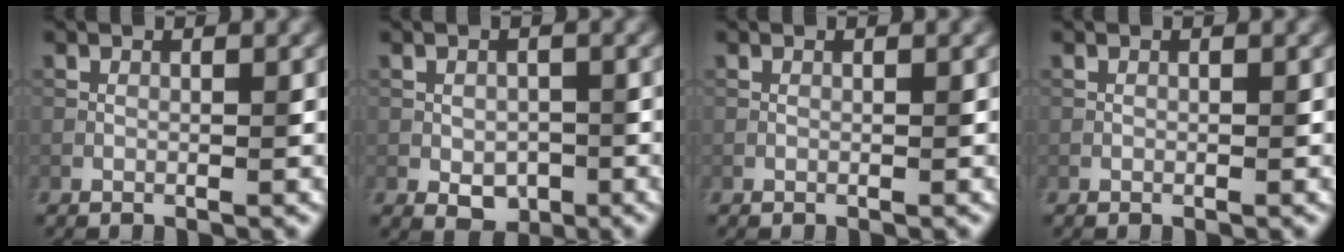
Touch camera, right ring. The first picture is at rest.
{"total": 2.6, "force": [-1.0, 1.9, 1.5], "torque": [-0.031, -0.009, -0.009]}
{"total": 0.0}
{"total": 0.0}